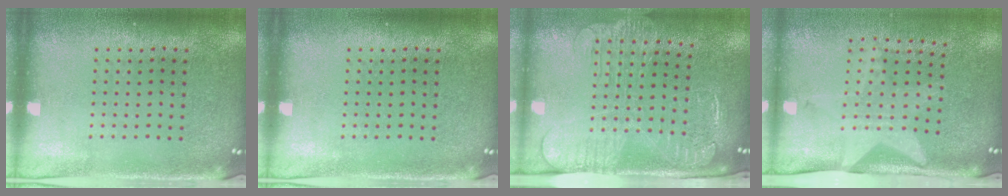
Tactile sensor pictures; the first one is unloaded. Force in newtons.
{"total": 0.0}
{"total": 2.6, "press": 2.1, "slide": 1.5}
{"total": 2.1, "press": 1.5, "slide": 1.4}